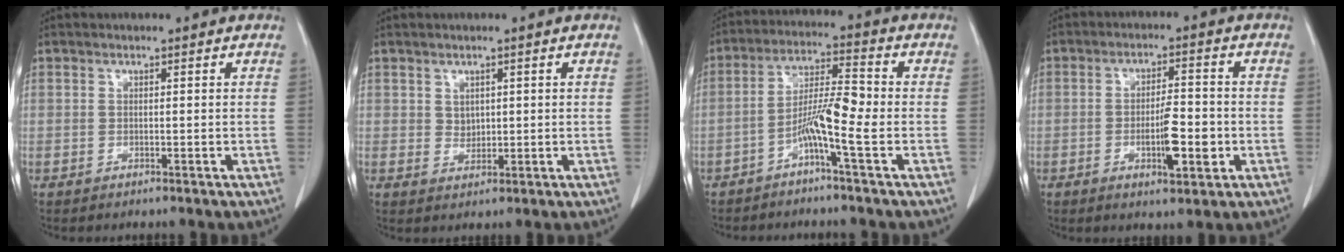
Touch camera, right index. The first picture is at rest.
{"total": 1.8, "force": [0.6, 1.4, 0.9], "torque": [-0.013, -0.002, 0.016]}
{"total": 7.0, "force": [-2.8, -0.3, 6.4], "torque": [-0.123, 0.011, -0.058]}
{"total": 7.1, "force": [-1.9, 1.7, 6.6], "torque": [-0.111, -0.002, -0.029]}